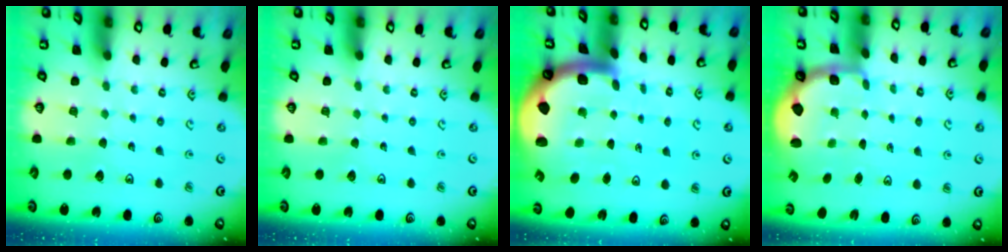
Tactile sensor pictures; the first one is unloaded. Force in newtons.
{"total": 0.0}
{"total": 6.0, "press": 5.9, "slide": 0.8}
{"total": 2.1, "press": 1.3, "slide": 1.6}